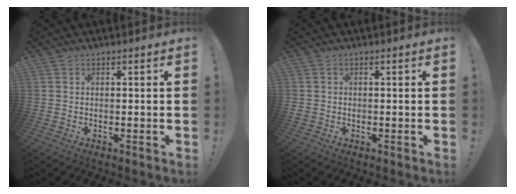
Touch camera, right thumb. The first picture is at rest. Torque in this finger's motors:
{"motor_torque": [0.19, -0.20, 0.19, -0.13, -0.02]}